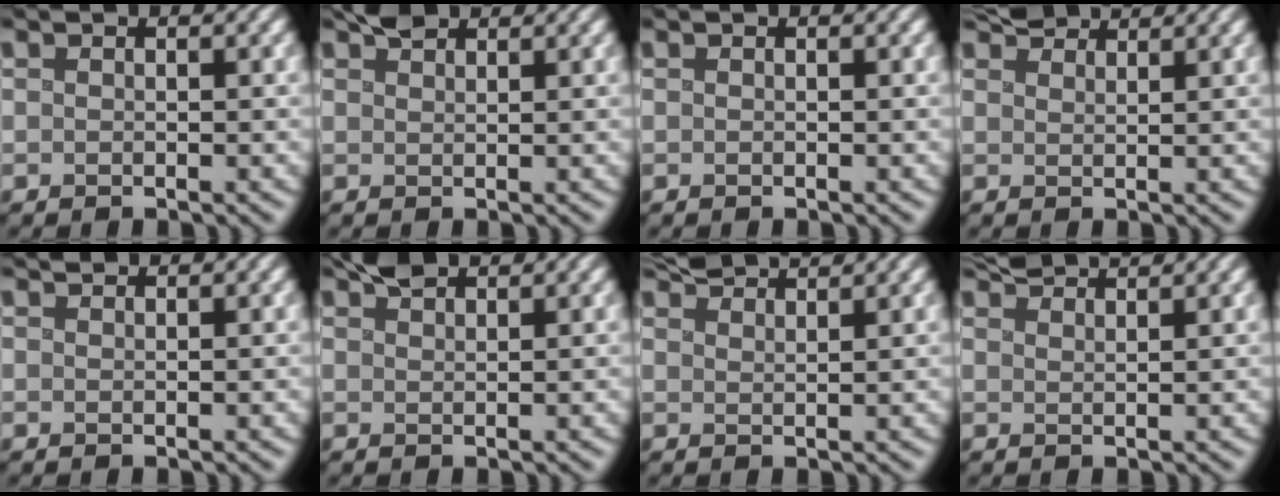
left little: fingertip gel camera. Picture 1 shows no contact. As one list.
[{"total": 1.9, "force": [1.8, 0.5, 0.6], "torque": [-0.009, 0.009, 0.034]}, {"total": 0.0}, {"total": 3.0, "force": [2.9, 0.5, 0.7], "torque": [-0.011, 0.007, 0.050]}, {"total": 1.1, "force": [1.1, 0.1, 0.2], "torque": [-0.007, 0.000, 0.016]}, {"total": 2.1, "force": [2.0, 0.4, 0.7], "torque": [-0.010, 0.009, 0.038]}, {"total": 3.6, "force": [3.5, 0.4, 1.0], "torque": [-0.009, 0.010, 0.059]}, {"total": 3.3, "force": [3.1, 0.3, 0.9], "torque": [-0.006, 0.010, 0.053]}]